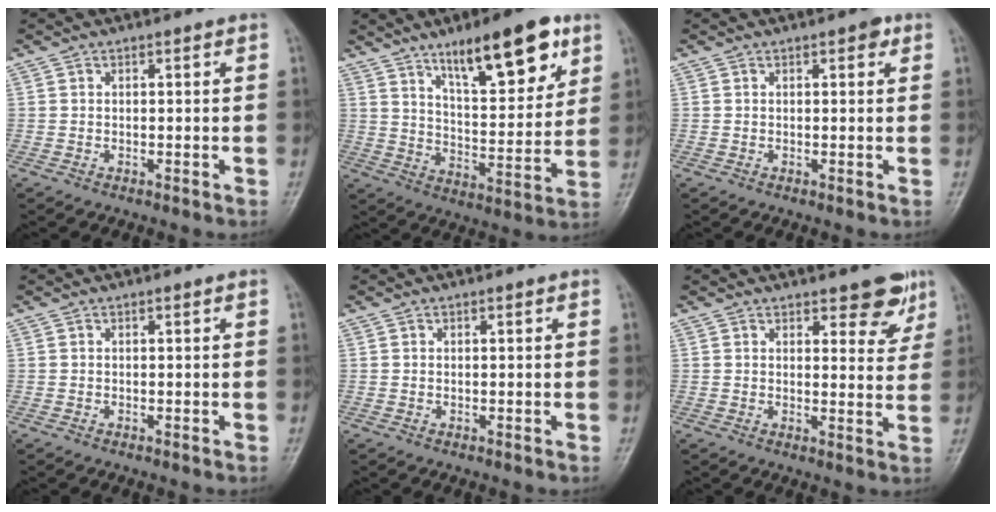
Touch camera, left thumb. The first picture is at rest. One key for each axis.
{"total": 17.1, "fx": 10.2, "fy": 5.6, "fz": 12.6, "tx": -0.156, "ty": -0.052, "tz": 0.165}
{"total": 1.9, "fx": 0.9, "fy": 0.9, "fz": 1.4, "tx": -0.011, "ty": 0.000, "tz": 0.008}
{"total": 0.0}
{"total": 0.0}
{"total": 6.2, "fx": 4.2, "fy": 2.6, "fz": 3.6, "tx": -0.012, "ty": -0.026, "tz": 0.052}